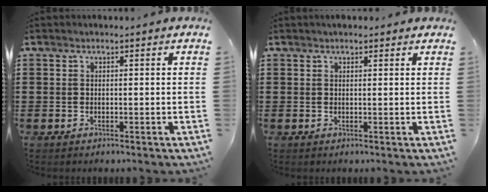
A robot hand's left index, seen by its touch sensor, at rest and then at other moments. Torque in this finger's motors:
{"motor_torque": [1.44, 0.70, 0.09, 0.00]}